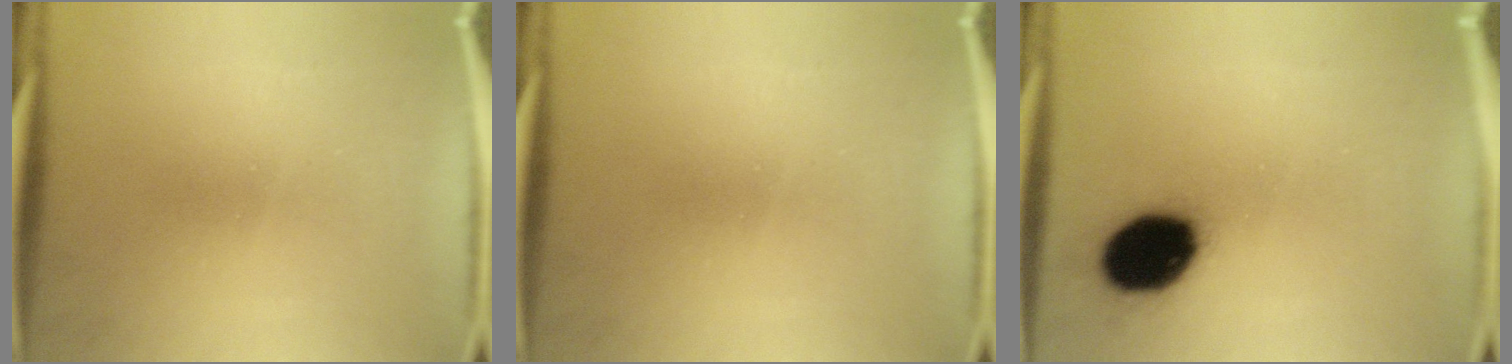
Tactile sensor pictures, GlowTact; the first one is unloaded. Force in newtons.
{"total": 0.0}
{"total": 15.7}